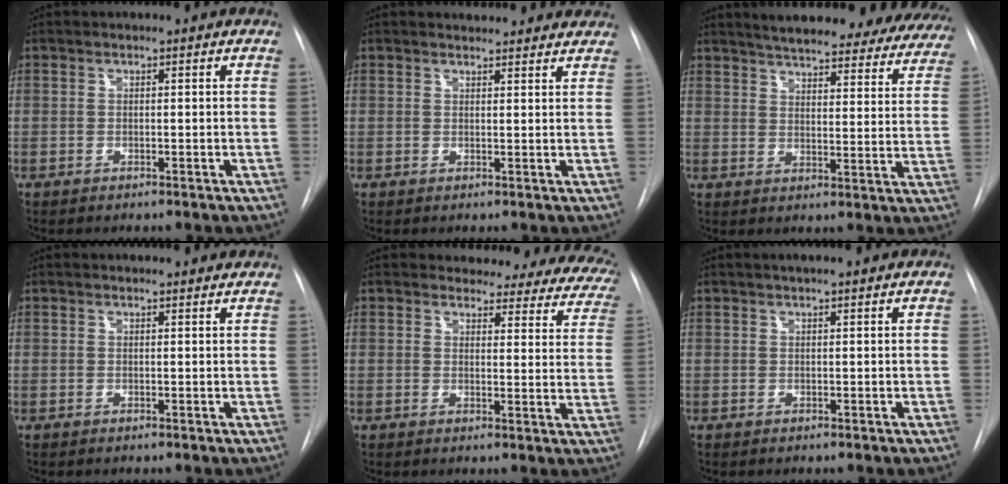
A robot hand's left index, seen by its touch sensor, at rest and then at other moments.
{"total": 7.9, "force": [7.6, 1.7, 1.5], "torque": [-0.008, 0.009, 0.073]}
{"total": 28.9, "force": [25.9, 6.2, 11.2], "torque": [-0.172, -0.058, 0.302]}
{"total": 2.6, "force": [2.5, 0.5, 0.6], "torque": [-0.010, 0.008, 0.024]}
{"total": 17.6, "force": [16.0, 6.1, 3.9], "torque": [-0.017, -0.061, 0.149]}
{"total": 2.0, "force": [1.1, 0.2, 1.6], "torque": [-0.027, 0.012, 0.016]}